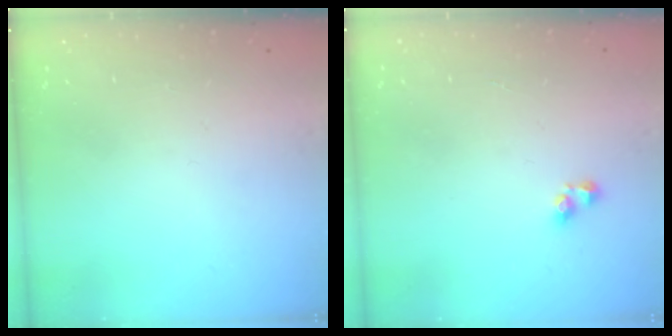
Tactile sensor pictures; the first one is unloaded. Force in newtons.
{"total": 3.8, "press": 3.8, "slide": 0.6}